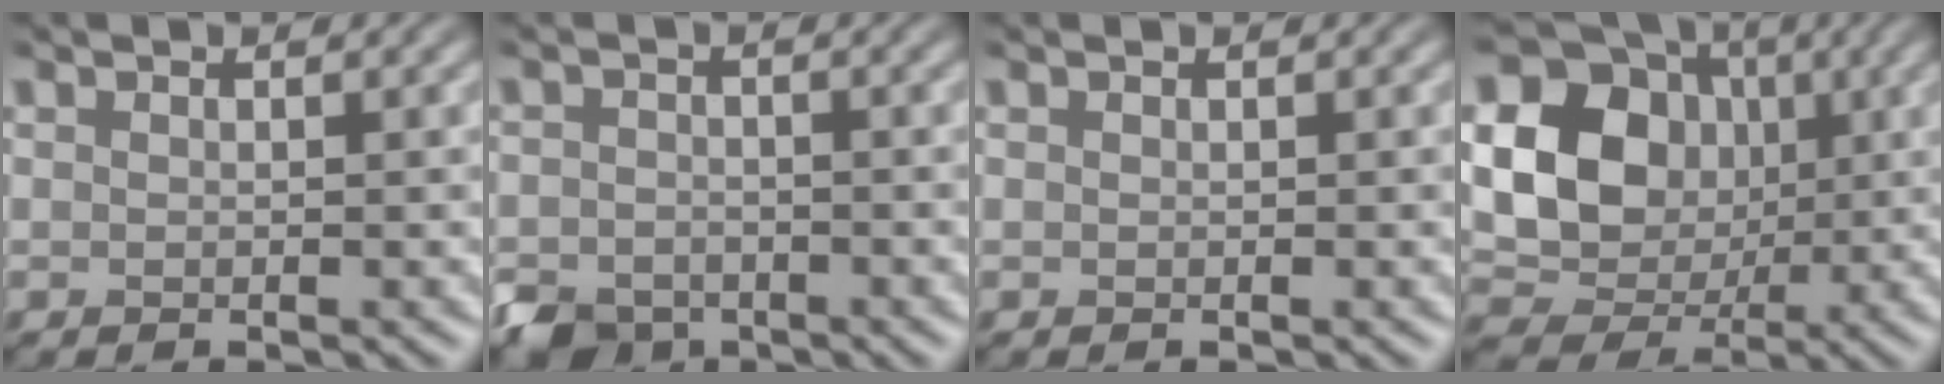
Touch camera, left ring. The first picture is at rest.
{"total": 2.8, "force": [-2.0, 1.9, 0.4], "torque": [-0.010, -0.008, -0.044]}
{"total": 0.0}
{"total": 13.9, "force": [0.7, 11.4, 8.0], "torque": [-0.158, 0.019, -0.006]}